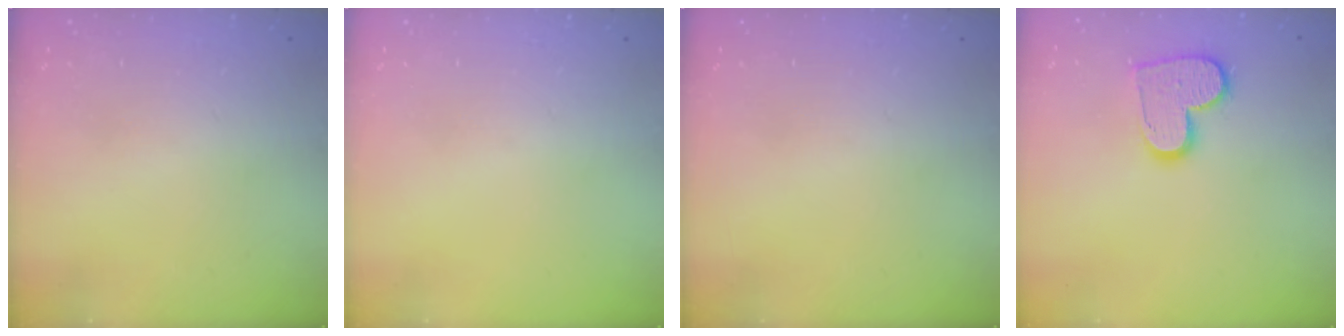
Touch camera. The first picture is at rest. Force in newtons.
{"total": 0.0}
{"total": 0.0}
{"total": 13.0, "press": 13.0, "slide": 1.0}